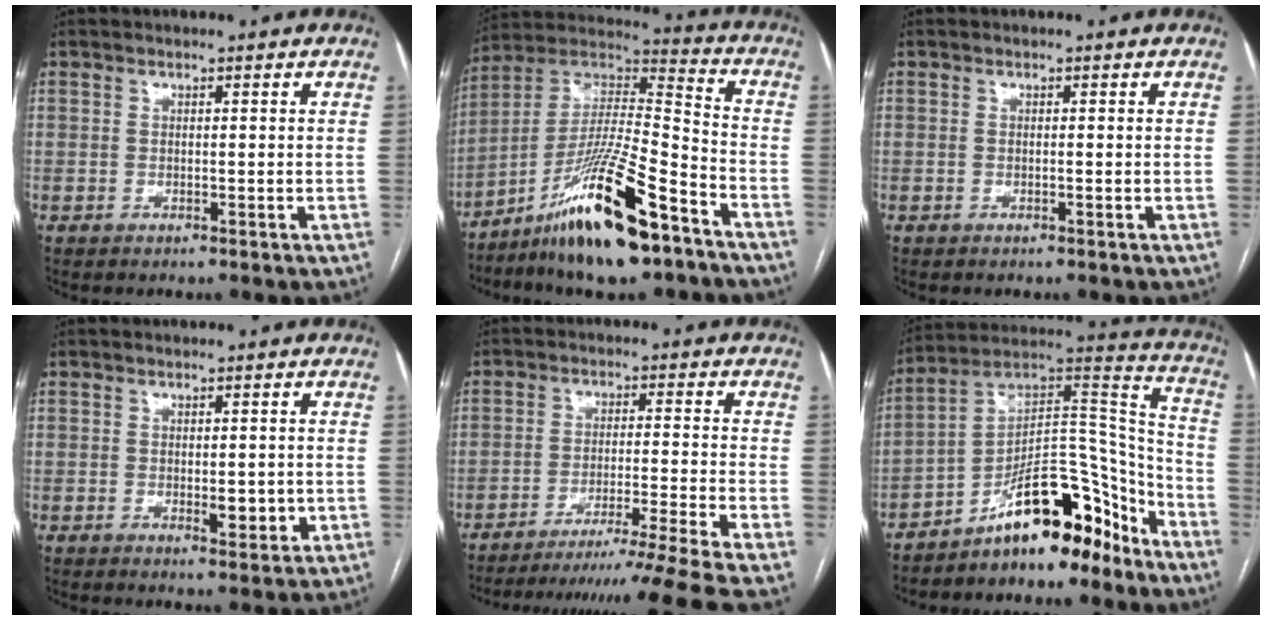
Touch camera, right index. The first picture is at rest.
{"total": 19.1, "force": [-11.6, 2.3, 15.0], "torque": [-0.297, -0.008, -0.204]}
{"total": 0.0}
{"total": 3.4, "force": [-0.5, 1.5, 3.0], "torque": [-0.040, -0.005, -0.002]}
{"total": 18.1, "force": [-16.0, -5.2, 6.8], "torque": [-0.084, -0.046, -0.237]}
{"total": 15.3, "force": [-10.9, 5.7, 9.2], "torque": [-0.141, 0.056, -0.178]}